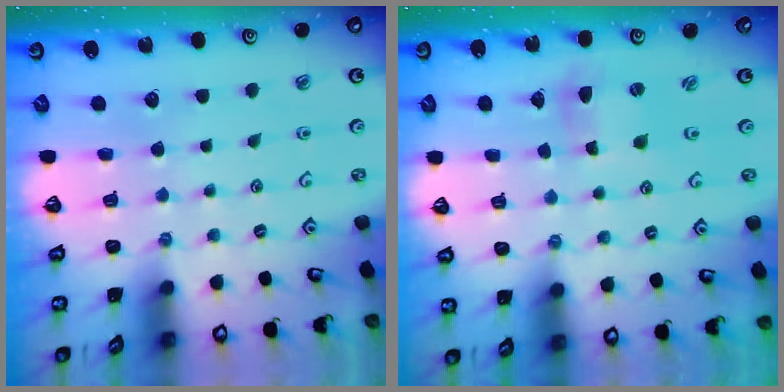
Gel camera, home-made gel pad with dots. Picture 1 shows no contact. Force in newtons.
{"total": 2.6, "press": 2.6, "slide": 0.3}